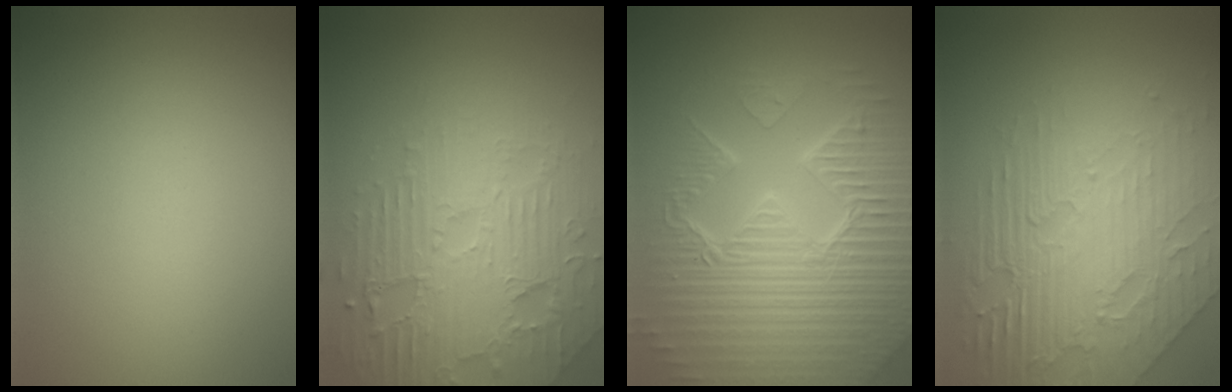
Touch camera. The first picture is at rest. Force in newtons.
{"total": 6.9, "press": 5.3, "slide": 4.4}
{"total": 10.9, "press": 7.1, "slide": 8.3}
{"total": 8.4, "press": 5.6, "slide": 6.3}